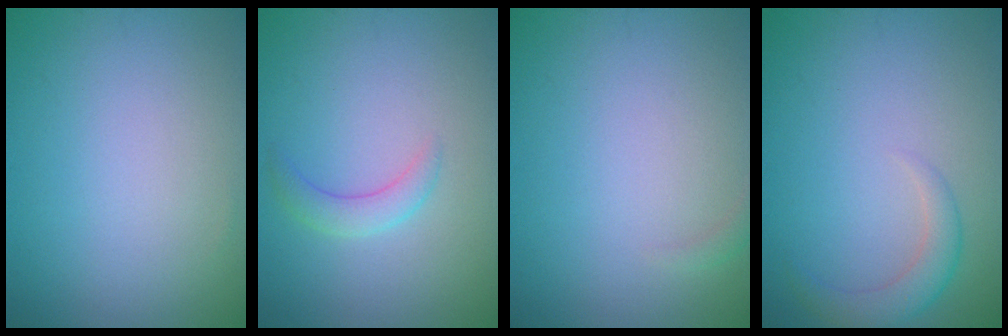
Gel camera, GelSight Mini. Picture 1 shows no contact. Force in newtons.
{"total": 1.8, "press": 1.8, "slide": 0.1}
{"total": 0.6, "press": 0.6, "slide": 0.2}
{"total": 2.2, "press": 2.2, "slide": 0.1}